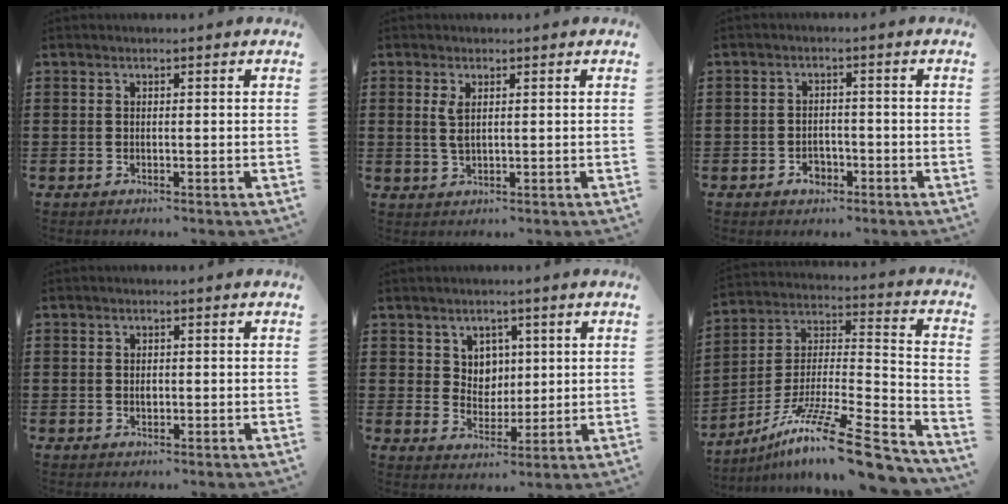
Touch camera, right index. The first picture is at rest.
{"total": 2.4, "force": [0.8, 1.0, 2.0], "torque": [-0.045, 0.005, 0.013]}
{"total": 2.4, "force": [-1.5, 1.5, 1.1], "torque": [-0.023, -0.002, -0.031]}
{"total": 1.1, "force": [-0.1, 0.6, 0.9], "torque": [-0.019, 0.001, -0.002]}
{"total": 4.7, "force": [2.2, 4.0, 0.9], "torque": [-0.030, 0.004, 0.039]}
{"total": 15.7, "force": [-11.7, 1.8, 10.2], "torque": [-0.177, 0.028, -0.212]}